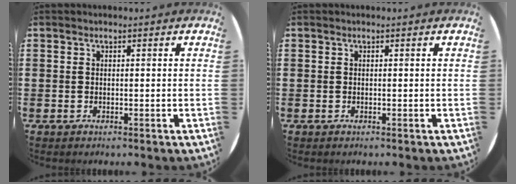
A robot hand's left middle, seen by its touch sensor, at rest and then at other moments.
{"total": 0.0}